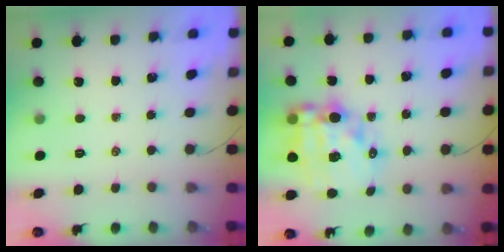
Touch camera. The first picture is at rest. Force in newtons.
{"total": 17.1, "press": 16.6, "slide": 3.9}